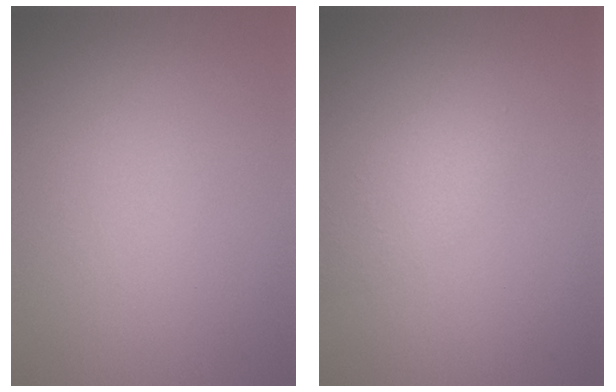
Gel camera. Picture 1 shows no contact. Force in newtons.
{"total": 1.8, "press": 1.8, "slide": 0.0}